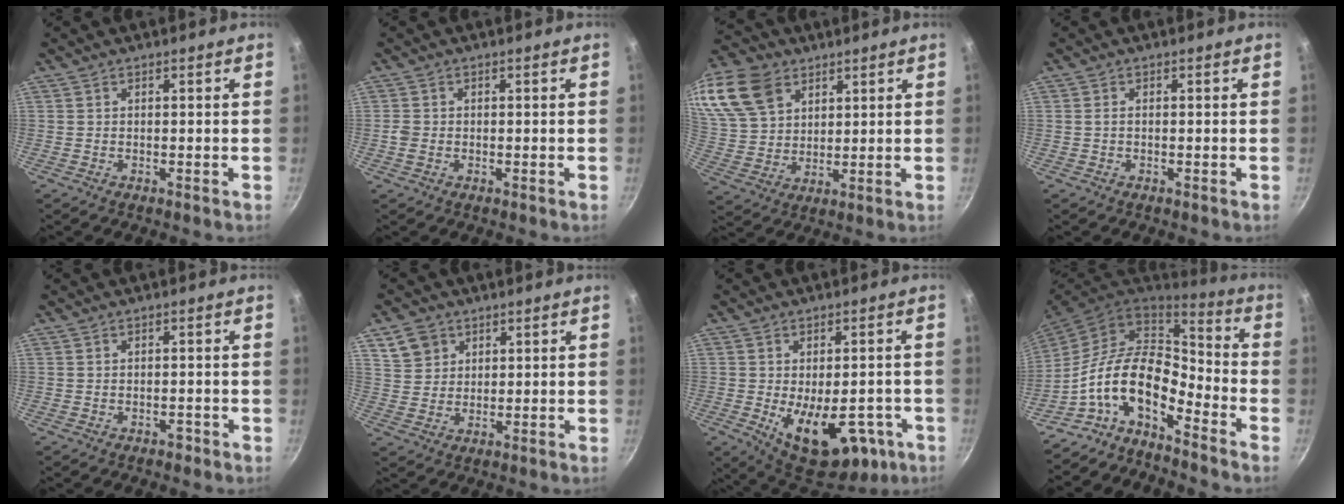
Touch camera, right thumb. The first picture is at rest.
{"total": 1.7, "force": [-0.6, 1.3, 0.9], "torque": [-0.018, 0.003, -0.013]}
{"total": 19.3, "force": [10.0, 13.3, 9.7], "torque": [-0.208, 0.000, 0.197]}
{"total": 0.7, "force": [-0.2, 0.3, 0.5], "torque": [-0.014, 0.005, -0.005]}
{"total": 0.9, "force": [-0.6, 0.6, 0.4], "torque": [0.000, 0.012, -0.002]}
{"total": 5.9, "force": [3.1, 4.7, 1.8], "torque": [-0.012, 0.001, 0.065]}
{"total": 17.2, "force": [-5.2, 9.4, 13.4], "torque": [-0.136, -0.010, -0.050]}
{"total": 13.7, "force": [-7.1, 6.6, 9.7], "torque": [-0.155, 0.071, -0.157]}